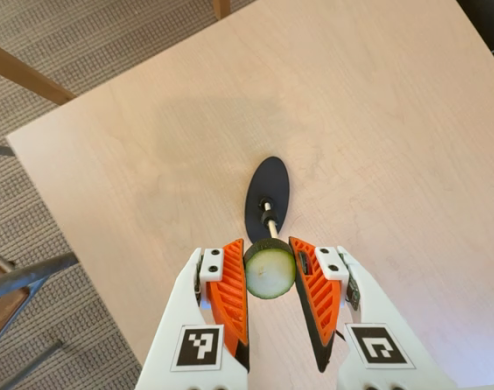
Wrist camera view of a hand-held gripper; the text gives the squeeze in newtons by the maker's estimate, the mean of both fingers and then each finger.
{"total": 11.9, "left": 12.4, "right": 11.4}